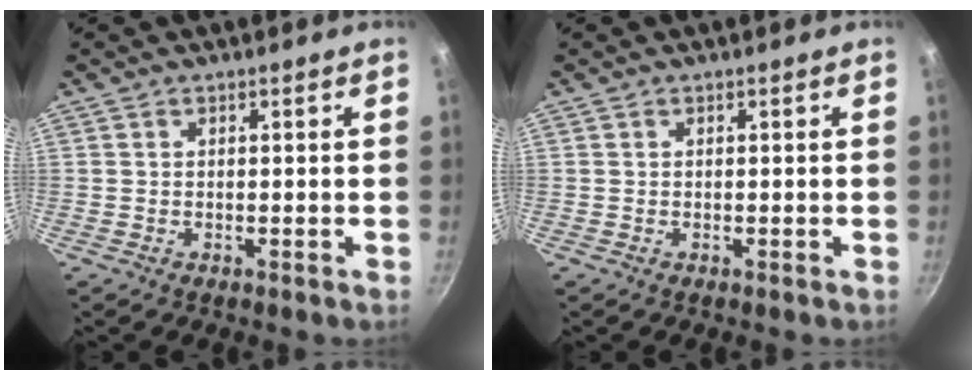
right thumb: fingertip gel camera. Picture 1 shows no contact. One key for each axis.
{"total": 0.0}